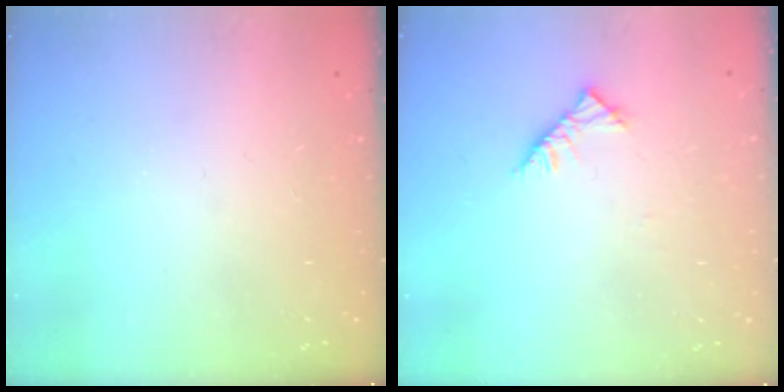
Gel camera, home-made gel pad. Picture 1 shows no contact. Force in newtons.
{"total": 4.5, "press": 4.5, "slide": 0.9}